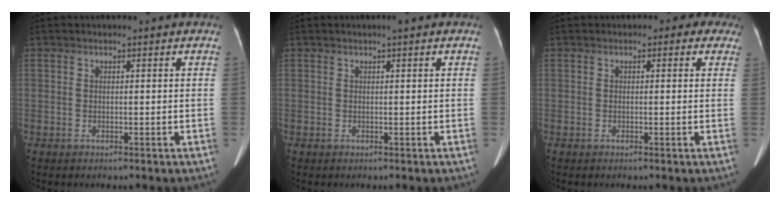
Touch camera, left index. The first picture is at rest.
{"total": 0.9, "force": [0.5, 0.0, 0.7], "torque": [-0.013, 0.005, 0.005]}
{"total": 2.5, "force": [1.3, 1.8, 1.3], "torque": [-0.001, 0.011, 0.003]}